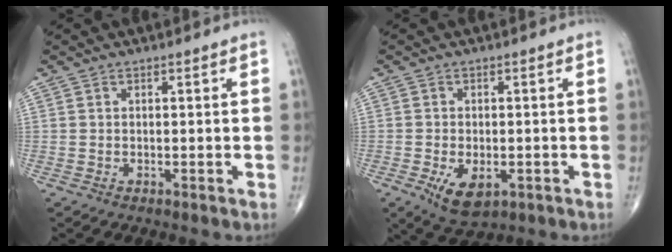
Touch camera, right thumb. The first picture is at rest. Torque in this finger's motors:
{"motor_torque": [-0.02, 0.16, 0.33, 0.24, -0.01]}